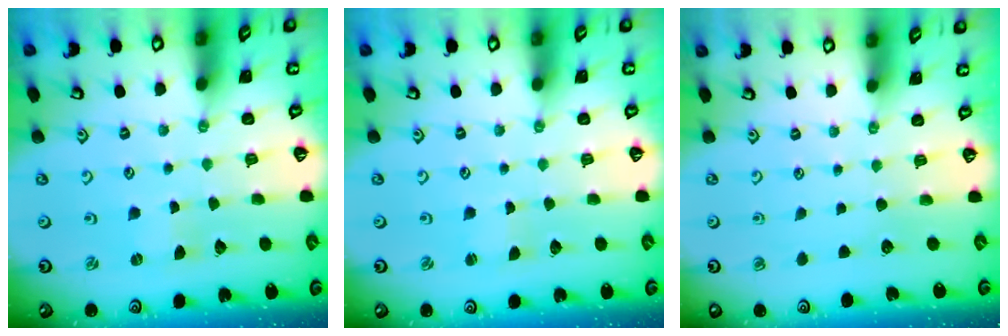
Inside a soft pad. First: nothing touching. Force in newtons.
{"total": 0.5, "press": 0.5, "slide": 0.1}
{"total": 0.0}